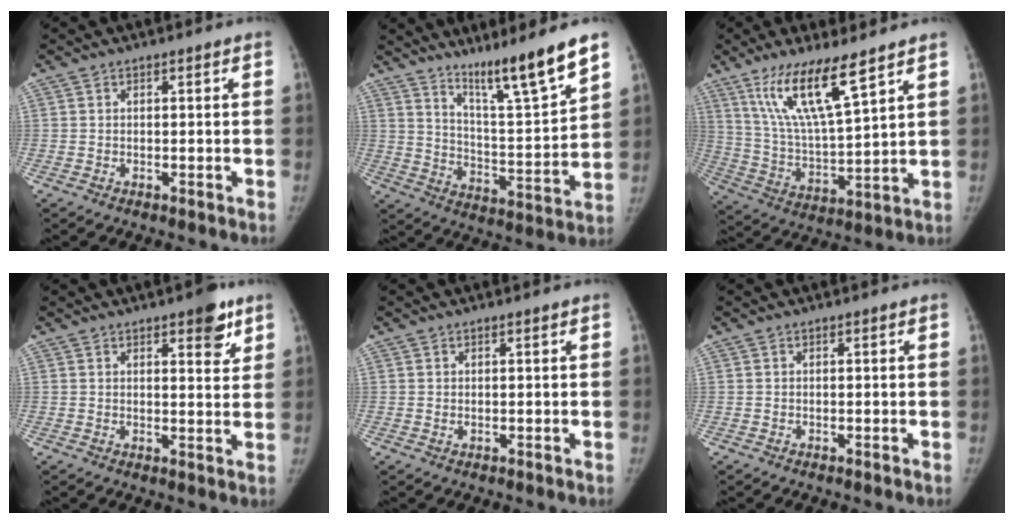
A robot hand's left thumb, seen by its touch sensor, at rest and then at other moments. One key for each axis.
{"total": 14.9, "fx": 11.1, "fy": 0.6, "fz": 10.0, "tx": -0.148, "ty": -0.081, "tz": 0.193}
{"total": 14.9, "fx": 9.2, "fy": 2.7, "fz": 11.3, "tx": -0.211, "ty": -0.049, "tz": 0.189}
{"total": 6.1, "fx": 3.6, "fy": 2.3, "fz": 4.4, "tx": -0.038, "ty": -0.018, "tz": 0.042}
{"total": 0.7, "fx": 0.4, "fy": 0.2, "fz": 0.5, "tx": -0.012, "ty": 0.000, "tz": 0.008}
{"total": 0.0}